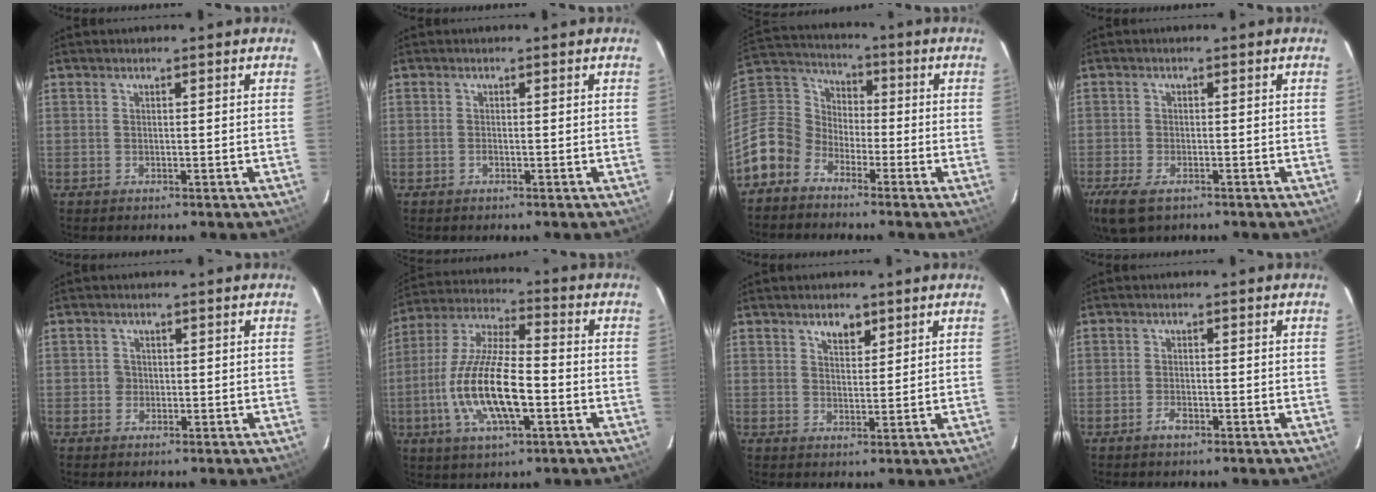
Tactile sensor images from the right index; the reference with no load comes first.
{"total": 0.7, "force": [-0.5, 0.3, 0.4], "torque": [-0.007, 0.002, -0.010]}
{"total": 12.0, "force": [-7.6, 8.8, 3.2], "torque": [-0.100, 0.029, -0.164]}
{"total": 7.6, "force": [-4.8, 3.6, 4.8], "torque": [-0.120, -0.028, -0.089]}
{"total": 1.6, "force": [-0.3, 1.6, 0.1], "torque": [-0.001, 0.002, -0.004]}
{"total": 16.3, "force": [-4.3, 5.2, 14.9], "torque": [-0.305, -0.008, -0.081]}
{"total": 3.3, "force": [2.1, 1.8, 1.8], "torque": [-0.024, 0.003, 0.036]}
{"total": 2.1, "force": [-1.4, 0.9, 1.4], "torque": [-0.032, 0.000, -0.026]}